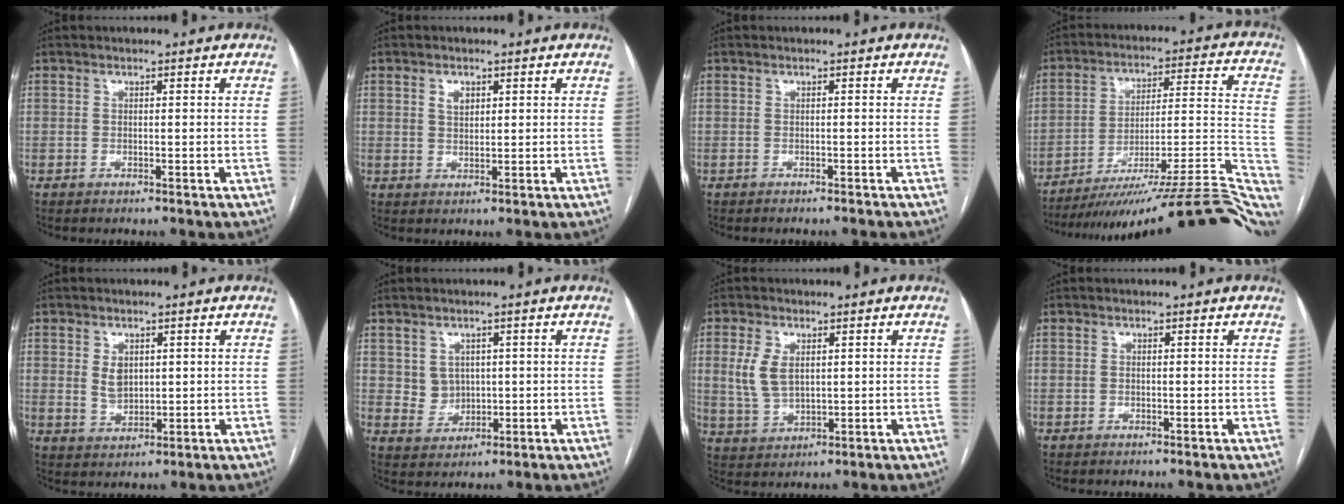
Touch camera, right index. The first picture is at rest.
{"total": 2.2, "force": [1.0, 1.3, 1.5], "torque": [-0.027, 0.003, 0.020]}
{"total": 1.4, "force": [-1.3, -0.1, 0.4], "torque": [-0.004, -0.002, -0.016]}
{"total": 31.1, "force": [-26.3, 2.2, 16.5], "torque": [-0.123, -0.006, -0.361]}
{"total": 3.7, "force": [1.0, 2.6, 2.3], "torque": [-0.047, 0.001, 0.029]}
{"total": 3.9, "force": [1.1, 3.6, 1.1], "torque": [-0.019, 0.009, 0.027]}
{"total": 5.8, "force": [1.5, 3.4, 4.4], "torque": [-0.103, 0.007, 0.038]}
{"total": 0.0}